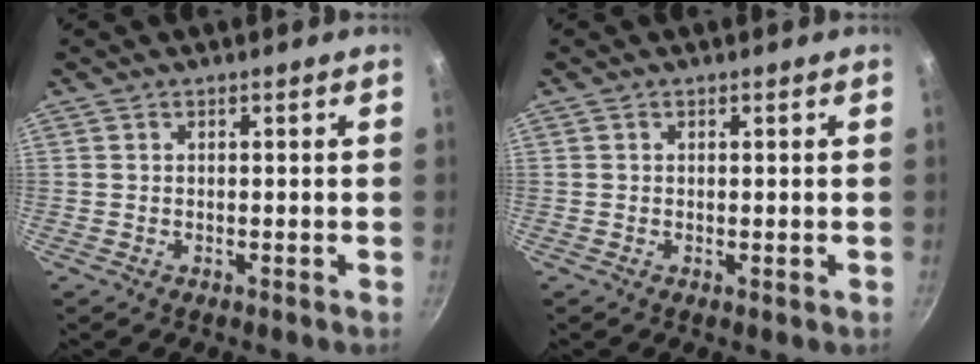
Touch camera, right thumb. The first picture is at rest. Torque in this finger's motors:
{"motor_torque": [0.28, 0.00, 0.17, 0.05, -0.04]}